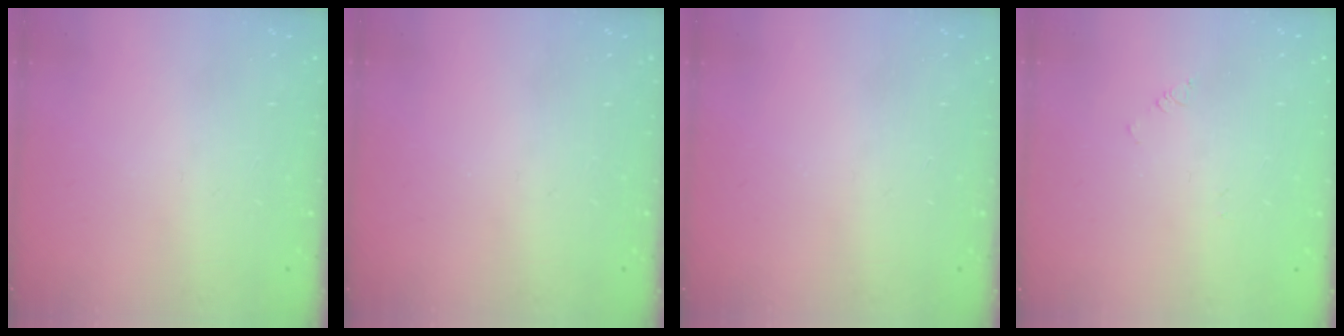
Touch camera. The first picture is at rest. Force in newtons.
{"total": 0.0}
{"total": 0.0}
{"total": 1.4, "press": 1.3, "slide": 0.3}